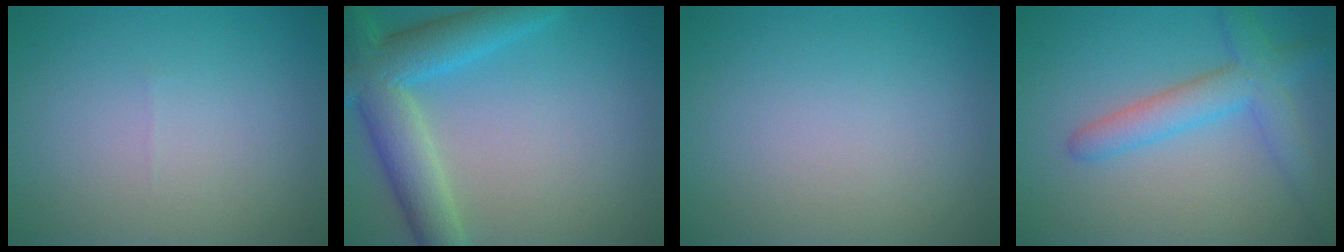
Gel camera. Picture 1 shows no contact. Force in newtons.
{"total": 7.3, "press": 7.2, "slide": 0.3}
{"total": 0.0}
{"total": 4.3, "press": 4.3, "slide": 0.3}